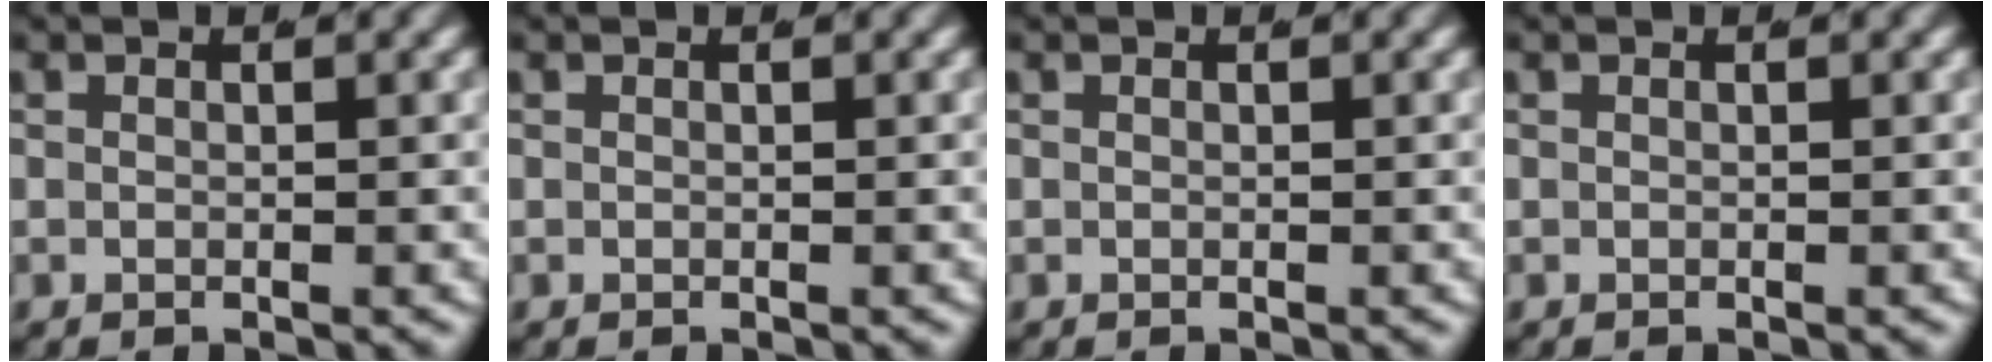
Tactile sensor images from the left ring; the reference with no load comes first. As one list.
[{"total": 0.0}, {"total": 0.0}, {"total": 0.0}]